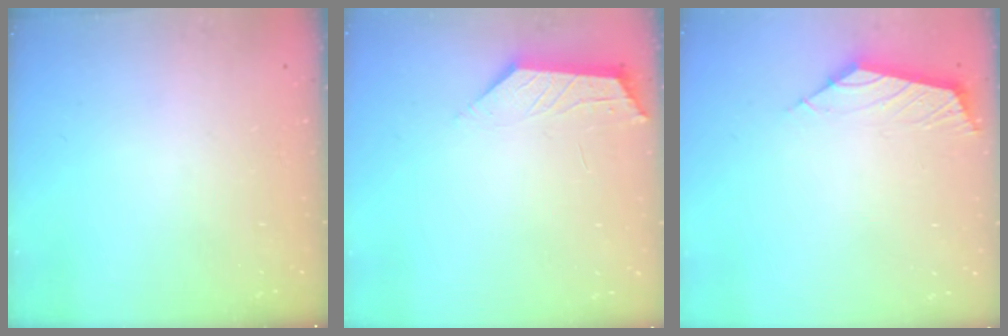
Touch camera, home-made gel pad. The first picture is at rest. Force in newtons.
{"total": 1.9, "press": 1.9, "slide": 0.4}
{"total": 2.8, "press": 2.7, "slide": 0.7}